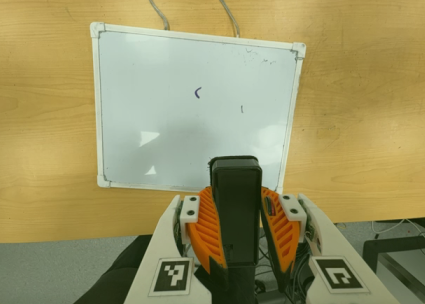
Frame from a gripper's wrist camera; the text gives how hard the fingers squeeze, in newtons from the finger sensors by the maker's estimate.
{"total": 10.7, "left": 8.3, "right": 13.1}